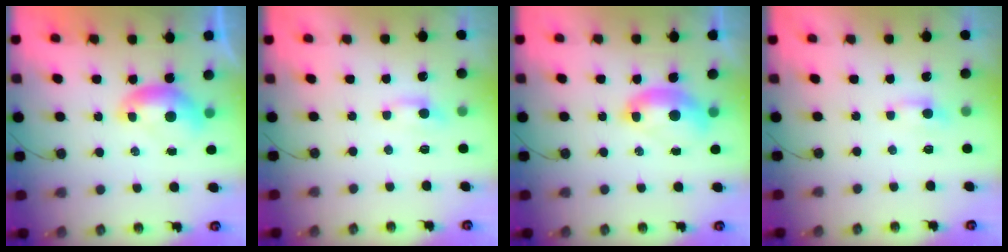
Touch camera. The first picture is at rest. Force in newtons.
{"total": 0.0}
{"total": 2.5, "press": 2.4, "slide": 0.6}
{"total": 0.8, "press": 0.6, "slide": 0.5}